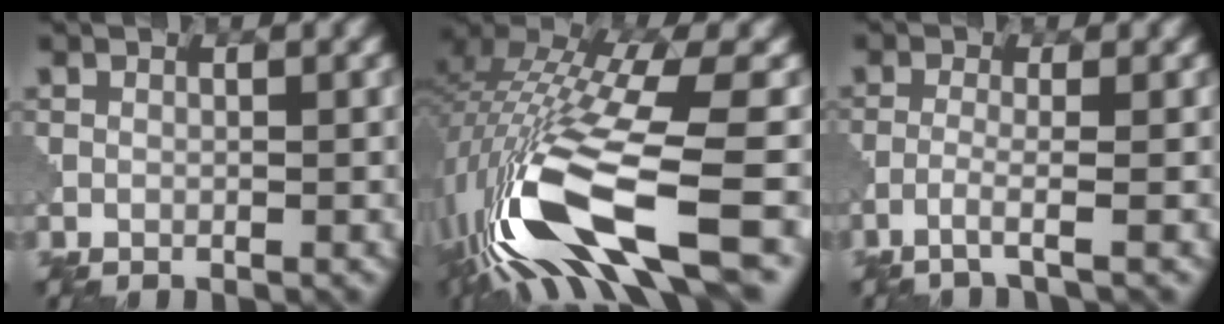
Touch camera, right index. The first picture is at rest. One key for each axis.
{"total": 14.8, "fx": -4.5, "fy": 5.1, "fz": 13.2, "tx": -0.278, "ty": -0.012, "tz": -0.071}
{"total": 2.2, "fx": -1.4, "fy": 0.2, "fz": 1.8, "tx": -0.029, "ty": 0.002, "tz": -0.044}